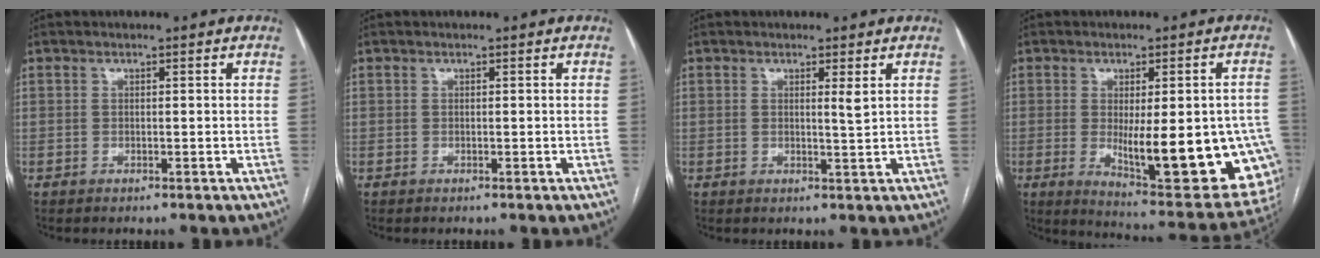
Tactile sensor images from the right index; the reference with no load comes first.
{"total": 0.0}
{"total": 1.7, "force": [0.7, -0.2, 1.5], "torque": [-0.026, -0.007, 0.011]}
{"total": 20.7, "force": [-4.1, 5.7, 19.5], "torque": [-0.177, -0.015, -0.030]}